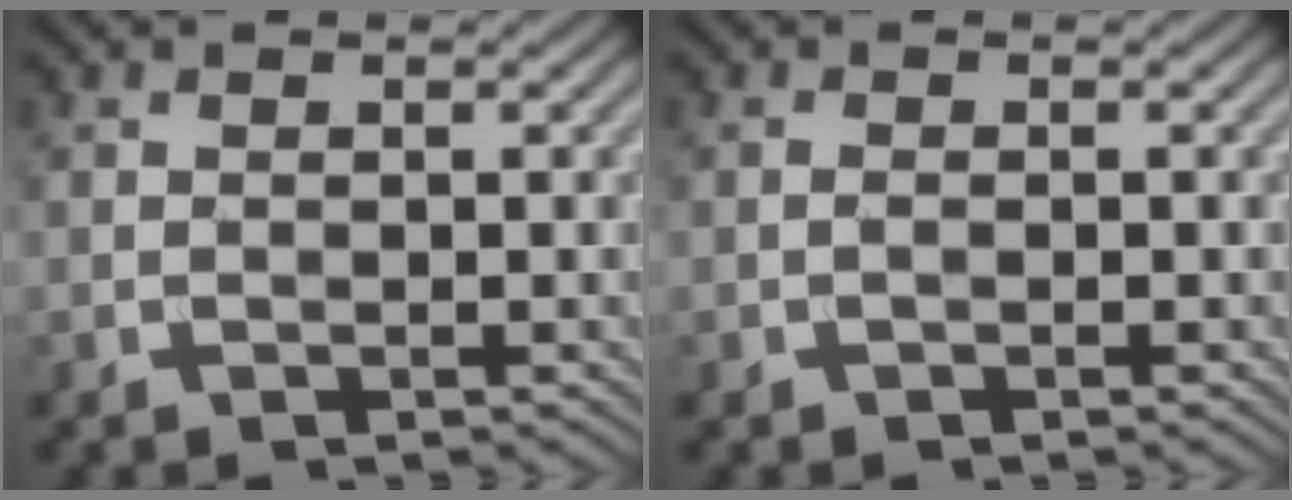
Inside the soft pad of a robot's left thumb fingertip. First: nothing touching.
{"total": 0.6, "force": [-0.2, 0.1, 0.5], "torque": [-0.011, 0.000, -0.005]}